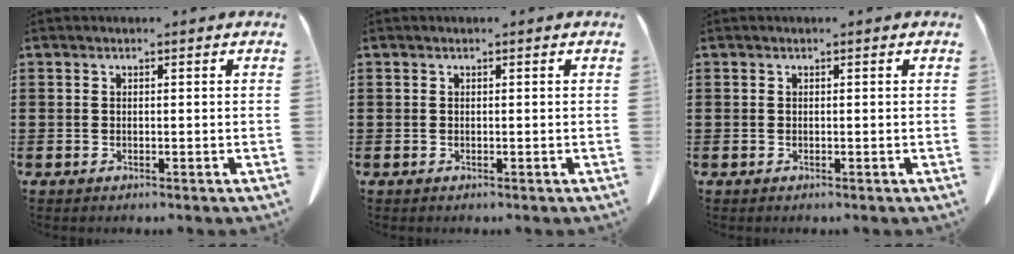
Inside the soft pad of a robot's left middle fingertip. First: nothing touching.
{"total": 0.0}
{"total": 0.0}